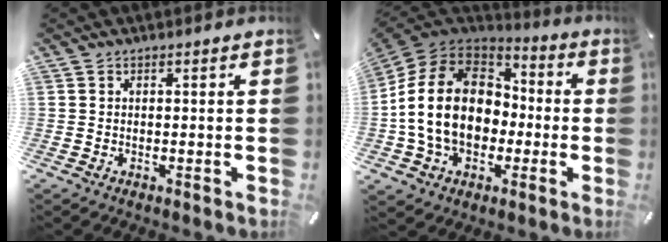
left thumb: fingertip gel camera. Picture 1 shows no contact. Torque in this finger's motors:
{"motor_torque": [2.41, 2.60, 2.49, 0.28, 0.82]}